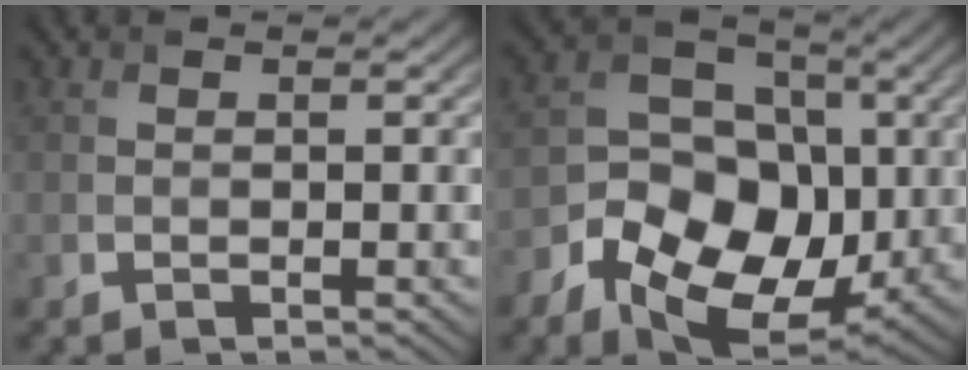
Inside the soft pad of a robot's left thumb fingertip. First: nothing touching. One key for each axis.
{"total": 13.6, "fx": -3.9, "fy": 10.3, "fz": 7.9, "tx": -0.148, "ty": -0.035, "tz": -0.074}